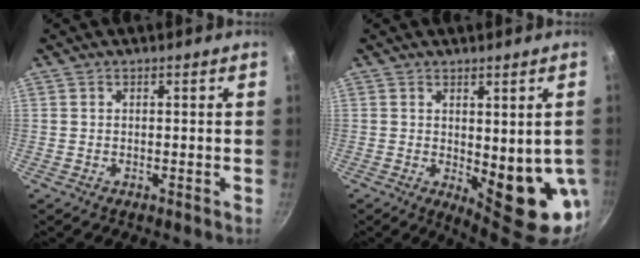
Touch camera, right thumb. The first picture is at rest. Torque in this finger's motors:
{"motor_torque": [-0.48, 1.07, 0.17, -0.06, 0.27]}